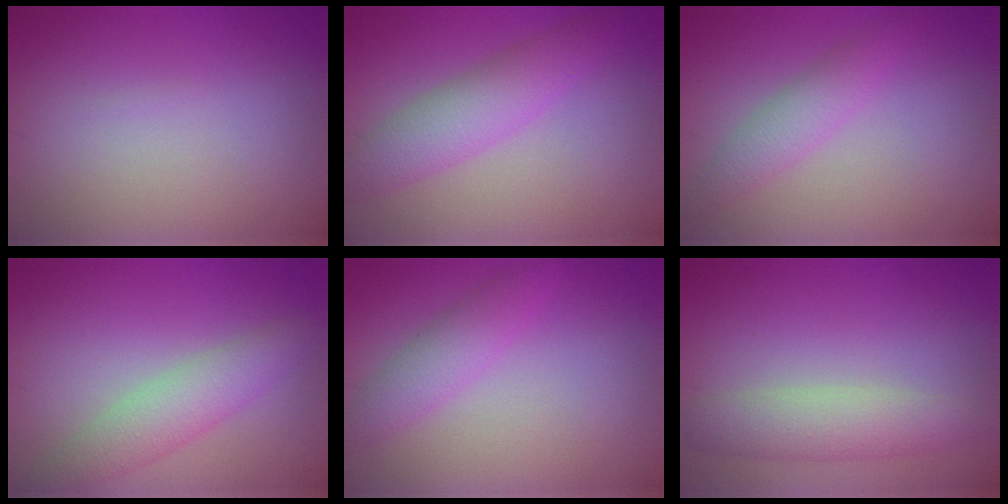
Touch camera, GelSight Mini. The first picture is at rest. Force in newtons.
{"total": 4.1, "press": 4.1, "slide": 0.1}
{"total": 2.5, "press": 2.5, "slide": 0.1}
{"total": 3.5, "press": 3.5, "slide": 0.2}
{"total": 2.8, "press": 2.8, "slide": 0.2}
{"total": 3.6, "press": 3.6, "slide": 0.3}